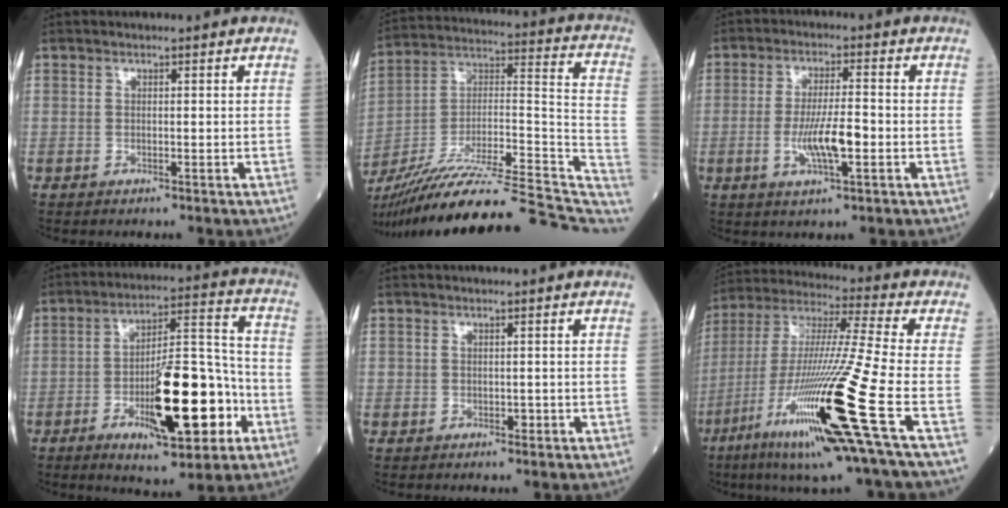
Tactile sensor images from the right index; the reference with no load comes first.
{"total": 33.0, "force": [-27.8, 3.9, 17.5], "torque": [-0.236, -0.012, -0.409]}
{"total": 7.0, "force": [-1.7, 1.0, 6.7], "torque": [-0.131, -0.005, -0.028]}
{"total": 16.5, "force": [-5.6, 4.3, 14.9], "torque": [-0.243, 0.008, -0.078]}
{"total": 0.7, "force": [0.0, 0.6, 0.4], "torque": [-0.008, 0.003, 0.003]}
{"total": 23.2, "force": [-9.3, -1.1, 21.2], "torque": [-0.421, -0.049, -0.176]}